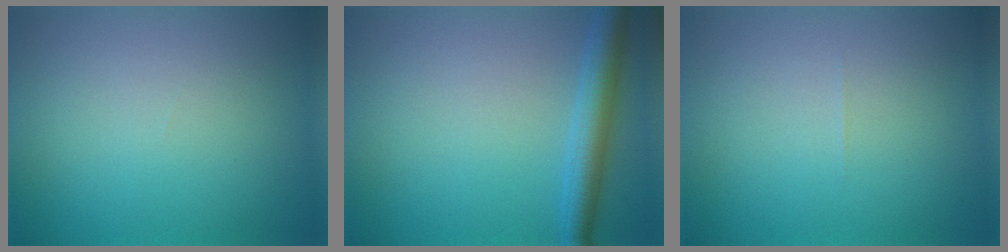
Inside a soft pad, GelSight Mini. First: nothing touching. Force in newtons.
{"total": 3.8, "press": 3.8, "slide": 0.1}
{"total": 0.0}